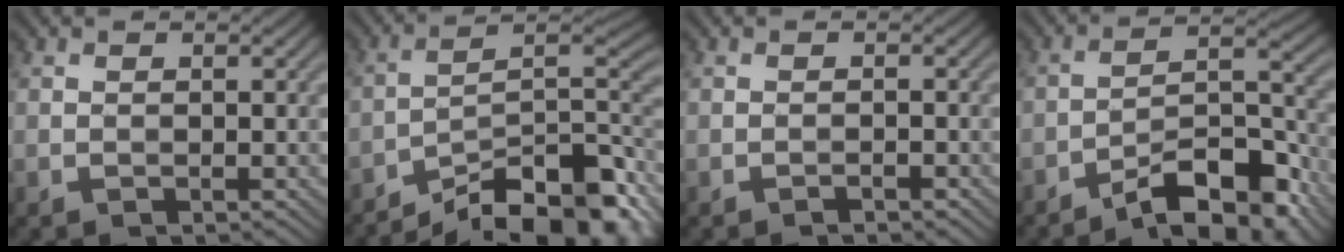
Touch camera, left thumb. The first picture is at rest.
{"total": 14.9, "force": [-10.7, 4.8, 9.3], "torque": [-0.151, -0.002, -0.171]}
{"total": 1.0, "force": [-0.8, 0.1, 0.6], "torque": [-0.009, 0.002, -0.015]}
{"total": 11.4, "force": [-8.3, 3.0, 7.2], "torque": [-0.108, 0.013, -0.149]}